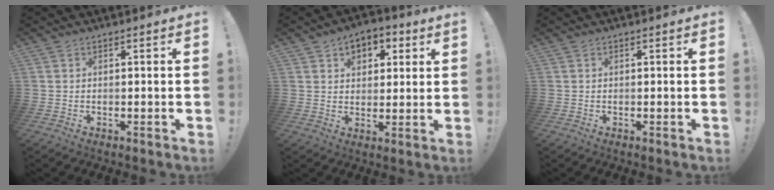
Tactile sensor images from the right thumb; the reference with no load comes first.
{"total": 6.9, "force": [3.3, 5.1, 3.4], "torque": [-0.040, -0.012, 0.060]}
{"total": 0.0}